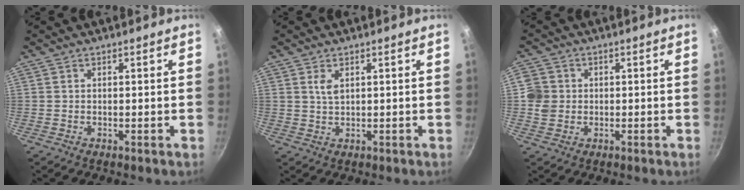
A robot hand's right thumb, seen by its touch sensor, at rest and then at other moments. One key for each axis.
{"total": 2.4, "fx": 1.0, "fy": 1.2, "fz": 1.8, "tx": -0.034, "ty": -0.006, "tz": 0.020}
{"total": 4.8, "fx": 0.1, "fy": 4.5, "fz": 1.7, "tx": -0.013, "ty": 0.005, "tz": -0.004}